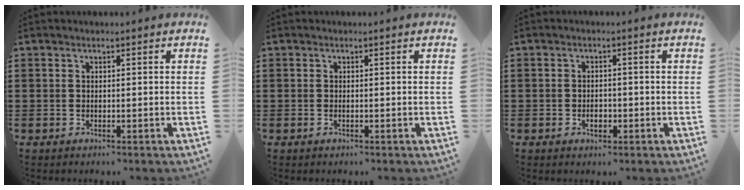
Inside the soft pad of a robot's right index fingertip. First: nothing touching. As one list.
[{"total": 0.0}, {"total": 2.0, "force": [-0.7, 1.2, 1.4], "torque": [-0.028, 0.003, -0.014]}]